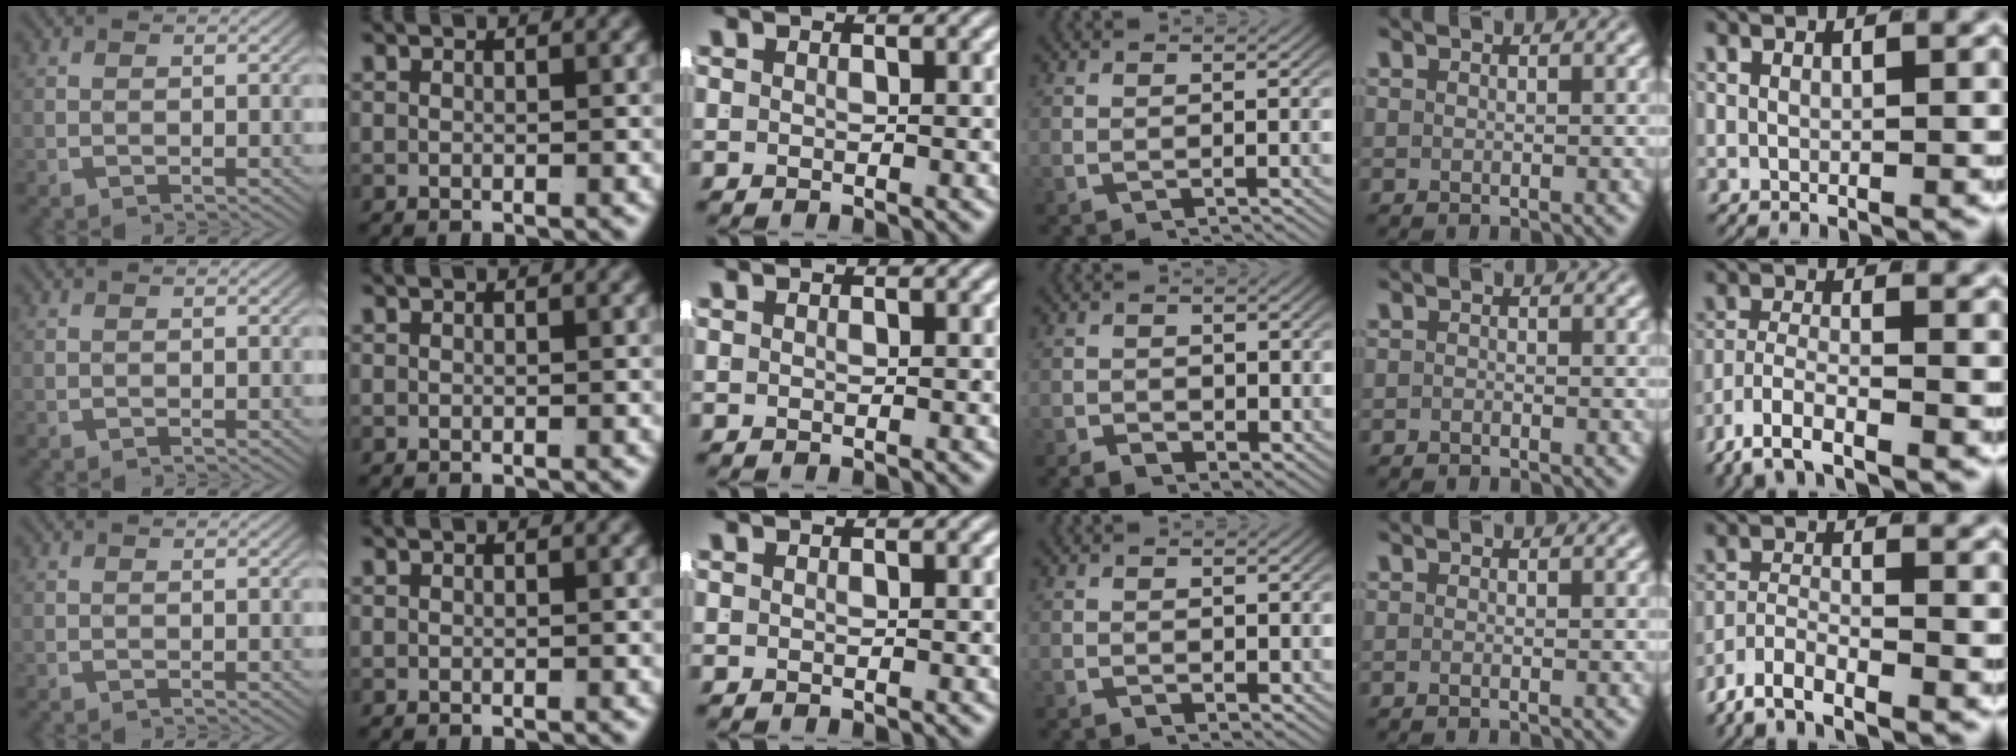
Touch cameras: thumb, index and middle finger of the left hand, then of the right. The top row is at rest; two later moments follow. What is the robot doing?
{"motion": "lift_and_place", "object": "shirt"}